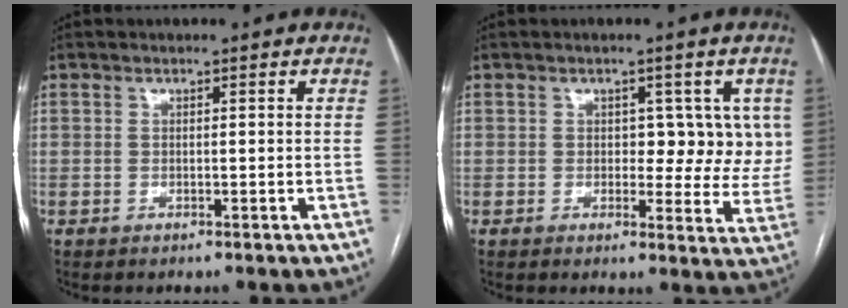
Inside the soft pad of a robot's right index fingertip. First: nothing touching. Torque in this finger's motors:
{"motor_torque": [0.06, 0.11, 0.15, 0.01]}